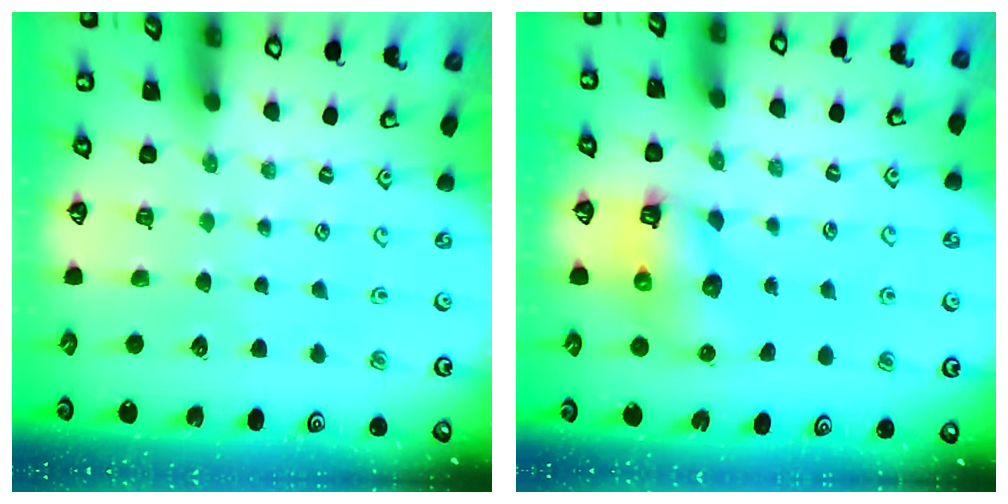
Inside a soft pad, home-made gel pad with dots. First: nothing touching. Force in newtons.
{"total": 7.7, "press": 7.7, "slide": 0.8}